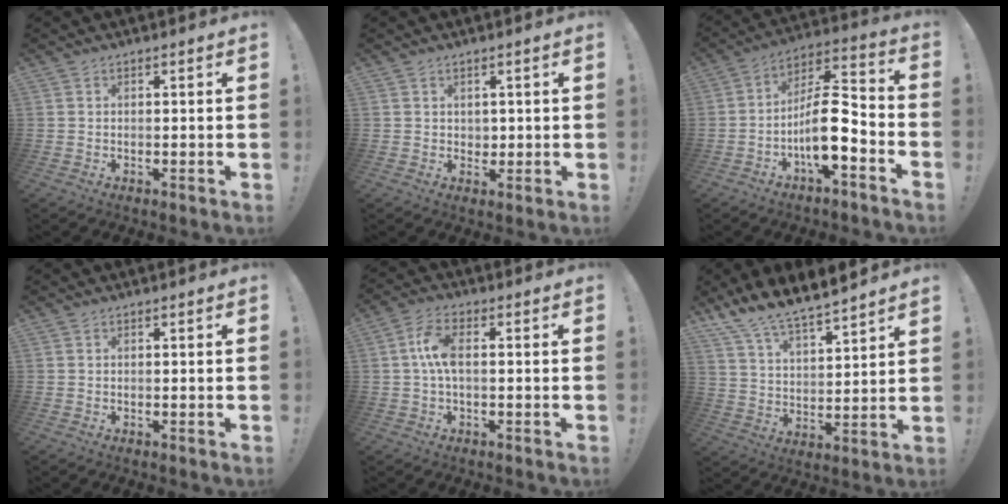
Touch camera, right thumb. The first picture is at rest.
{"total": 2.3, "force": [1.0, 2.0, 0.2], "torque": [0.000, -0.005, 0.018]}
{"total": 14.4, "force": [-5.1, 4.9, 12.5], "torque": [-0.221, 0.026, -0.083]}
{"total": 0.0}
{"total": 7.6, "force": [0.3, 3.4, 6.8], "torque": [-0.145, 0.004, 0.006]}
{"total": 10.4, "force": [10.0, 1.2, 2.7], "torque": [-0.072, -0.088, 0.181]}